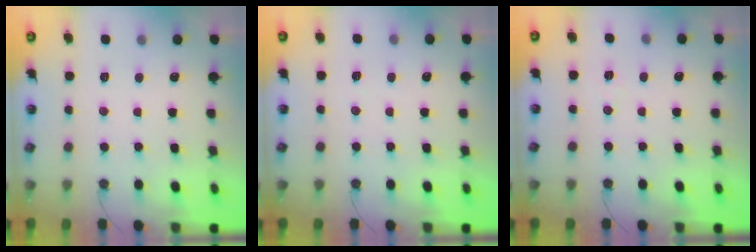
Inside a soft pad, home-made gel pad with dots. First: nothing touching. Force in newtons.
{"total": 4.3, "press": 1.3, "slide": 4.1}
{"total": 5.5, "press": 3.1, "slide": 4.5}